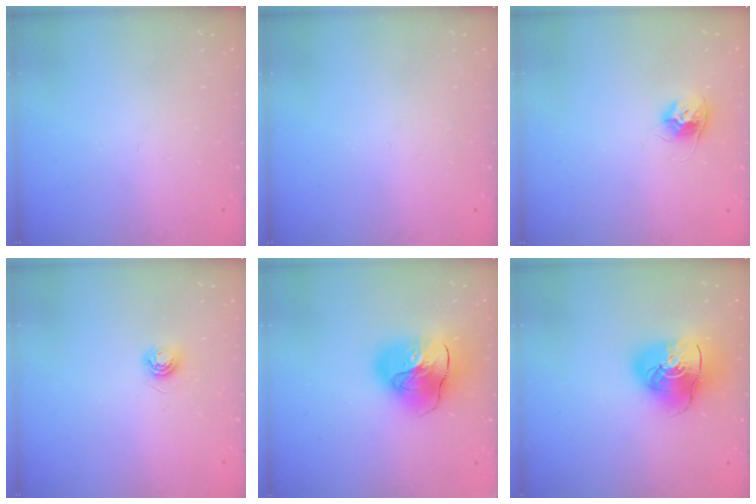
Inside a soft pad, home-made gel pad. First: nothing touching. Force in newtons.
{"total": 0.0}
{"total": 9.1, "press": 9.1, "slide": 0.4}
{"total": 5.0, "press": 4.9, "slide": 0.6}
{"total": 17.4, "press": 17.2, "slide": 2.3}
{"total": 13.8, "press": 13.6, "slide": 2.0}